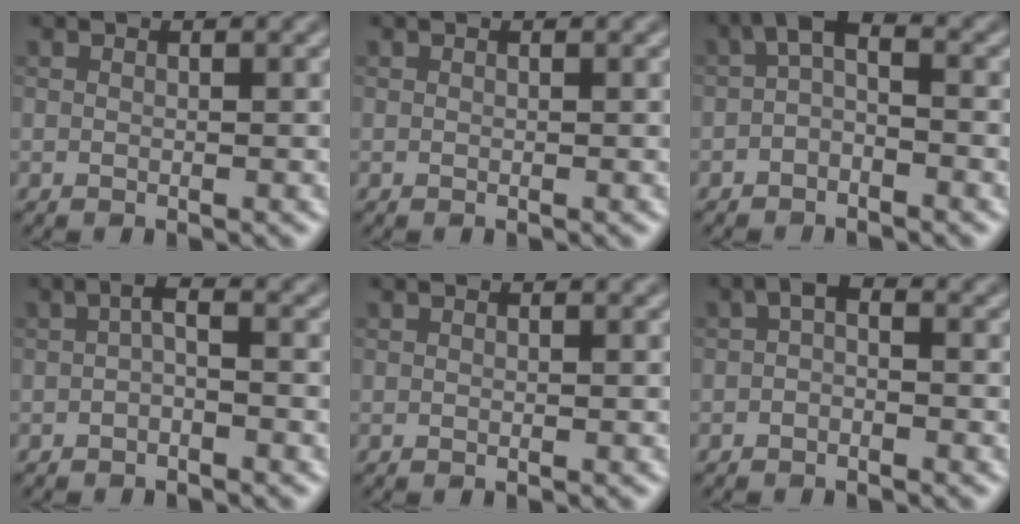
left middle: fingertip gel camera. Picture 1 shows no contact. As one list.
[{"total": 0.0}, {"total": 2.3, "force": [-0.6, 1.2, 1.9], "torque": [-0.036, 0.009, -0.019]}, {"total": 1.4, "force": [-0.6, 0.4, 1.2], "torque": [-0.025, 0.004, -0.015]}, {"total": 0.0}, {"total": 1.3, "force": [-0.5, 0.7, 1.0], "torque": [-0.019, 0.004, -0.013]}]